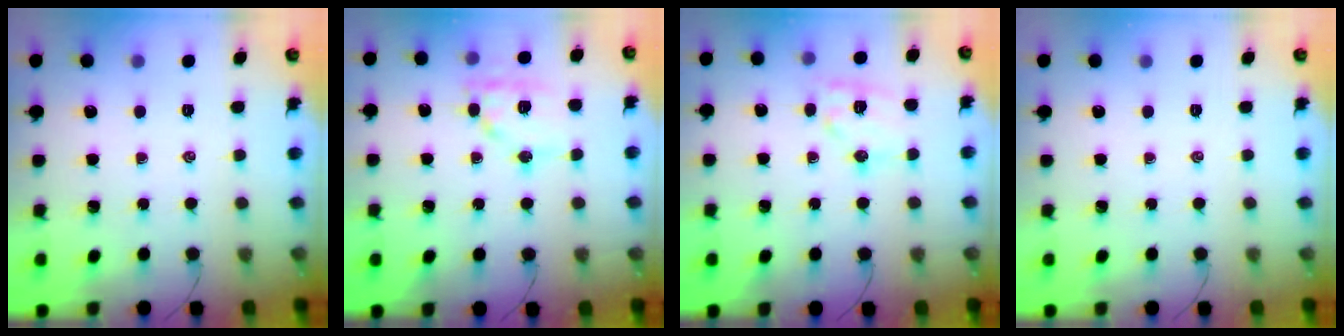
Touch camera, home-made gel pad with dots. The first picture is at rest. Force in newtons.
{"total": 10.9, "press": 10.8, "slide": 1.0}
{"total": 11.9, "press": 11.9, "slide": 0.9}
{"total": 0.0}